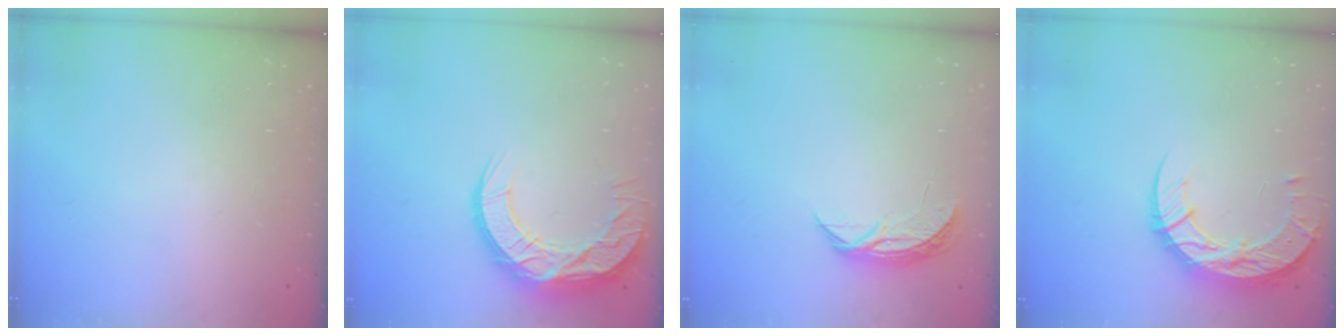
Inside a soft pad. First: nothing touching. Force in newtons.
{"total": 15.4, "press": 15.3, "slide": 1.0}
{"total": 5.8, "press": 5.8, "slide": 0.6}
{"total": 13.5, "press": 13.5, "slide": 1.0}